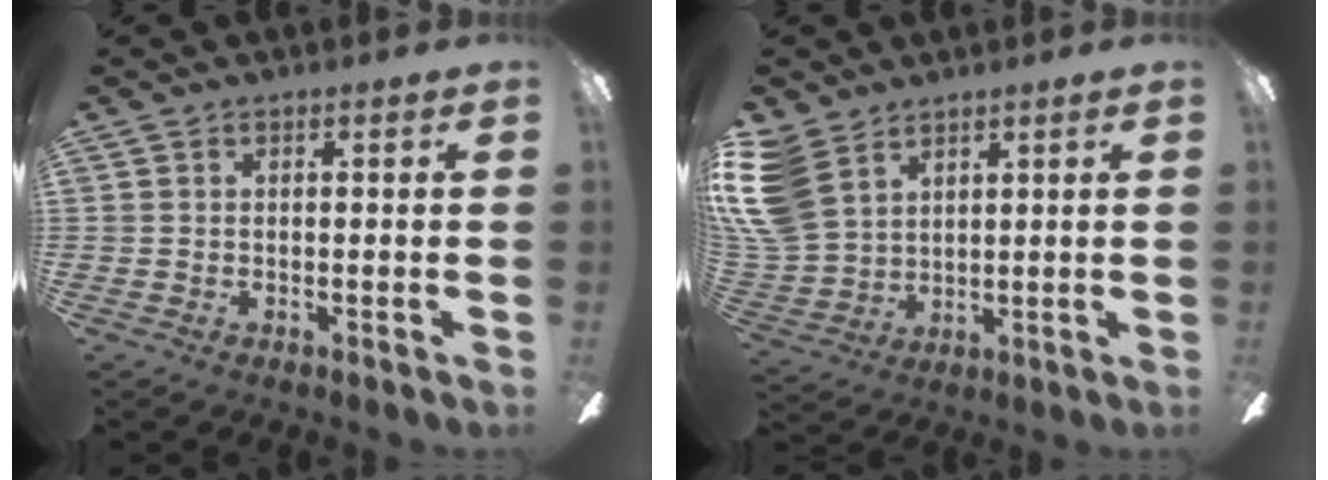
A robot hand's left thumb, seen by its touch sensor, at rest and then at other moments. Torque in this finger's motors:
{"motor_torque": [0.52, 0.61, 1.41, -1.36, 0.85]}